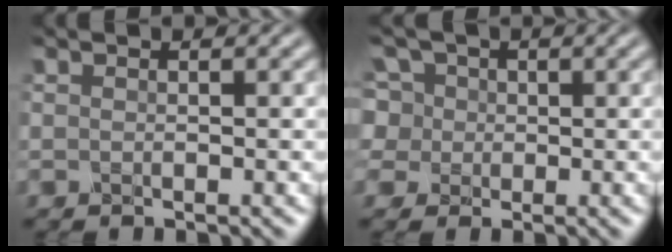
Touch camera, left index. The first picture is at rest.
{"total": 7.4, "force": [2.7, 6.1, 3.2], "torque": [-0.060, 0.034, 0.015]}